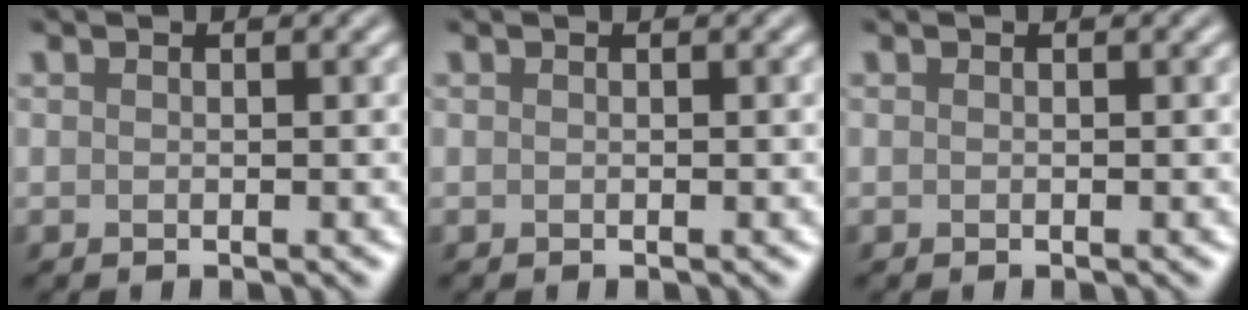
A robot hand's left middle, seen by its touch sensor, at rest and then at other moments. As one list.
[{"total": 0.0}, {"total": 0.0}]